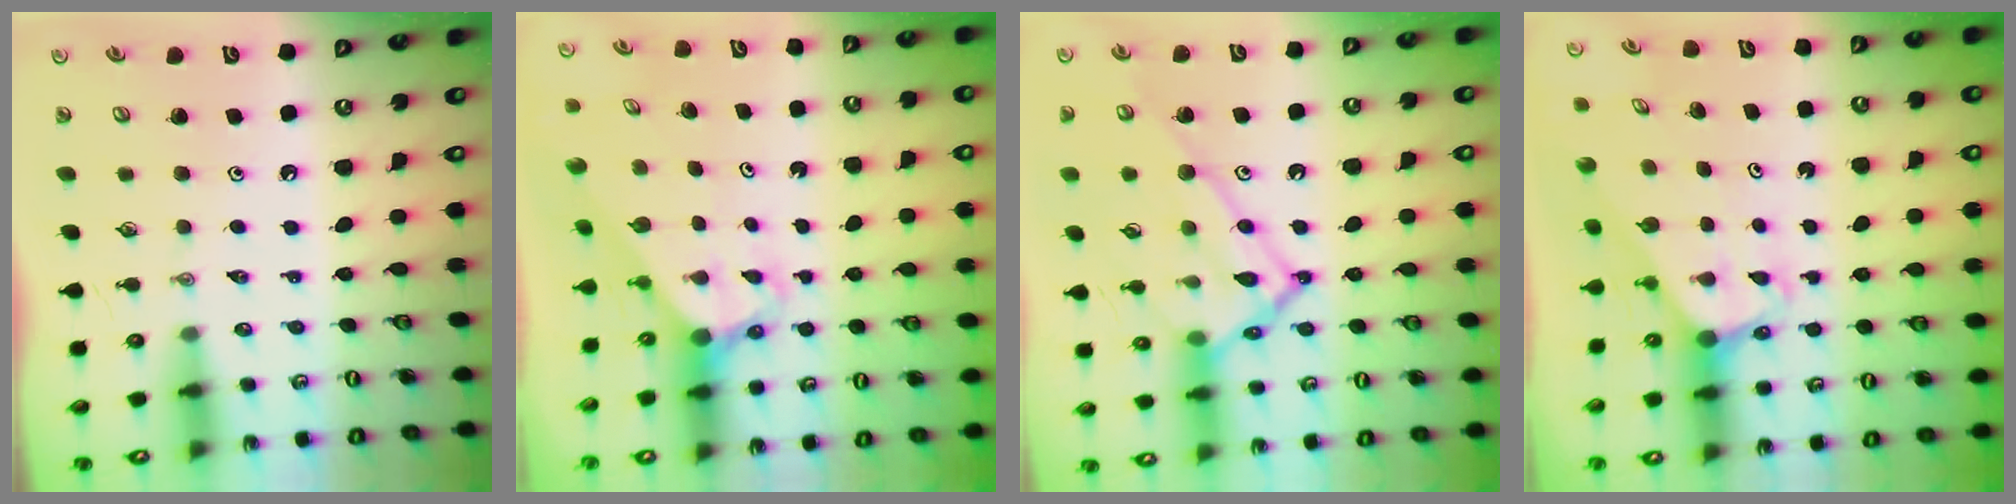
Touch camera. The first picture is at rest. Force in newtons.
{"total": 3.0, "press": 3.0, "slide": 0.2}
{"total": 19.0, "press": 19.0, "slide": 1.5}
{"total": 1.9, "press": 1.9, "slide": 0.1}